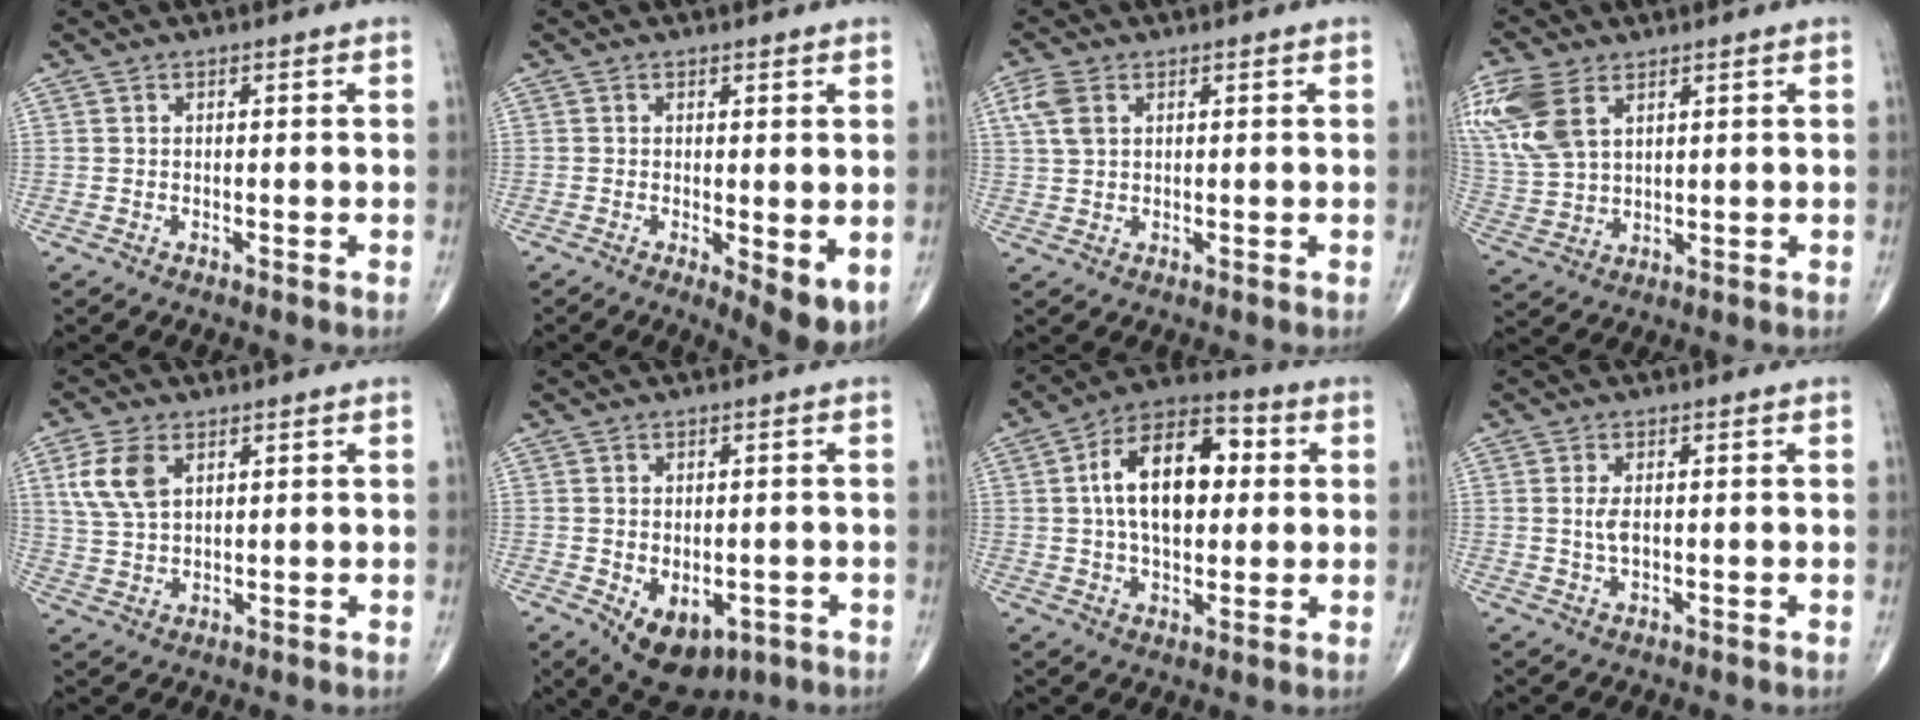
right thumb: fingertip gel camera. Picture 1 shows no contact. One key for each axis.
{"total": 5.9, "fx": -1.0, "fy": 1.9, "fz": 5.5, "tx": -0.077, "ty": -0.018, "tz": -0.012}
{"total": 4.4, "fx": 1.7, "fy": 2.7, "fz": 3.0, "tx": -0.073, "ty": 0.008, "tz": 0.038}
{"total": 12.7, "fx": 5.7, "fy": 7.5, "fz": 8.5, "tx": -0.196, "ty": -0.008, "tz": 0.125}
{"total": 7.9, "fx": 3.1, "fy": 4.6, "fz": 5.6, "tx": -0.113, "ty": -0.004, "tz": 0.065}
{"total": 10.2, "fx": -4.0, "fy": 6.4, "fz": 6.9, "tx": -0.081, "ty": 0.000, "tz": -0.042}
{"total": 16.9, "fx": 2.6, "fy": 9.7, "fz": 13.6, "tx": -0.206, "ty": 0.020, "tz": 0.038}
{"total": 2.9, "fx": 0.3, "fy": 1.4, "fz": 2.5, "tx": -0.052, "ty": -0.005, "tz": 0.008}